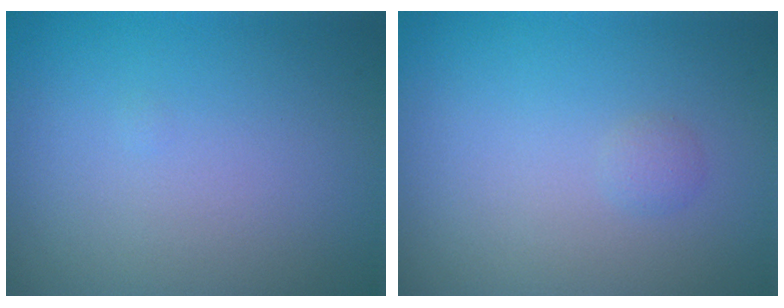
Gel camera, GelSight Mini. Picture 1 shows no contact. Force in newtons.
{"total": 0.7, "press": 0.7, "slide": 0.0}